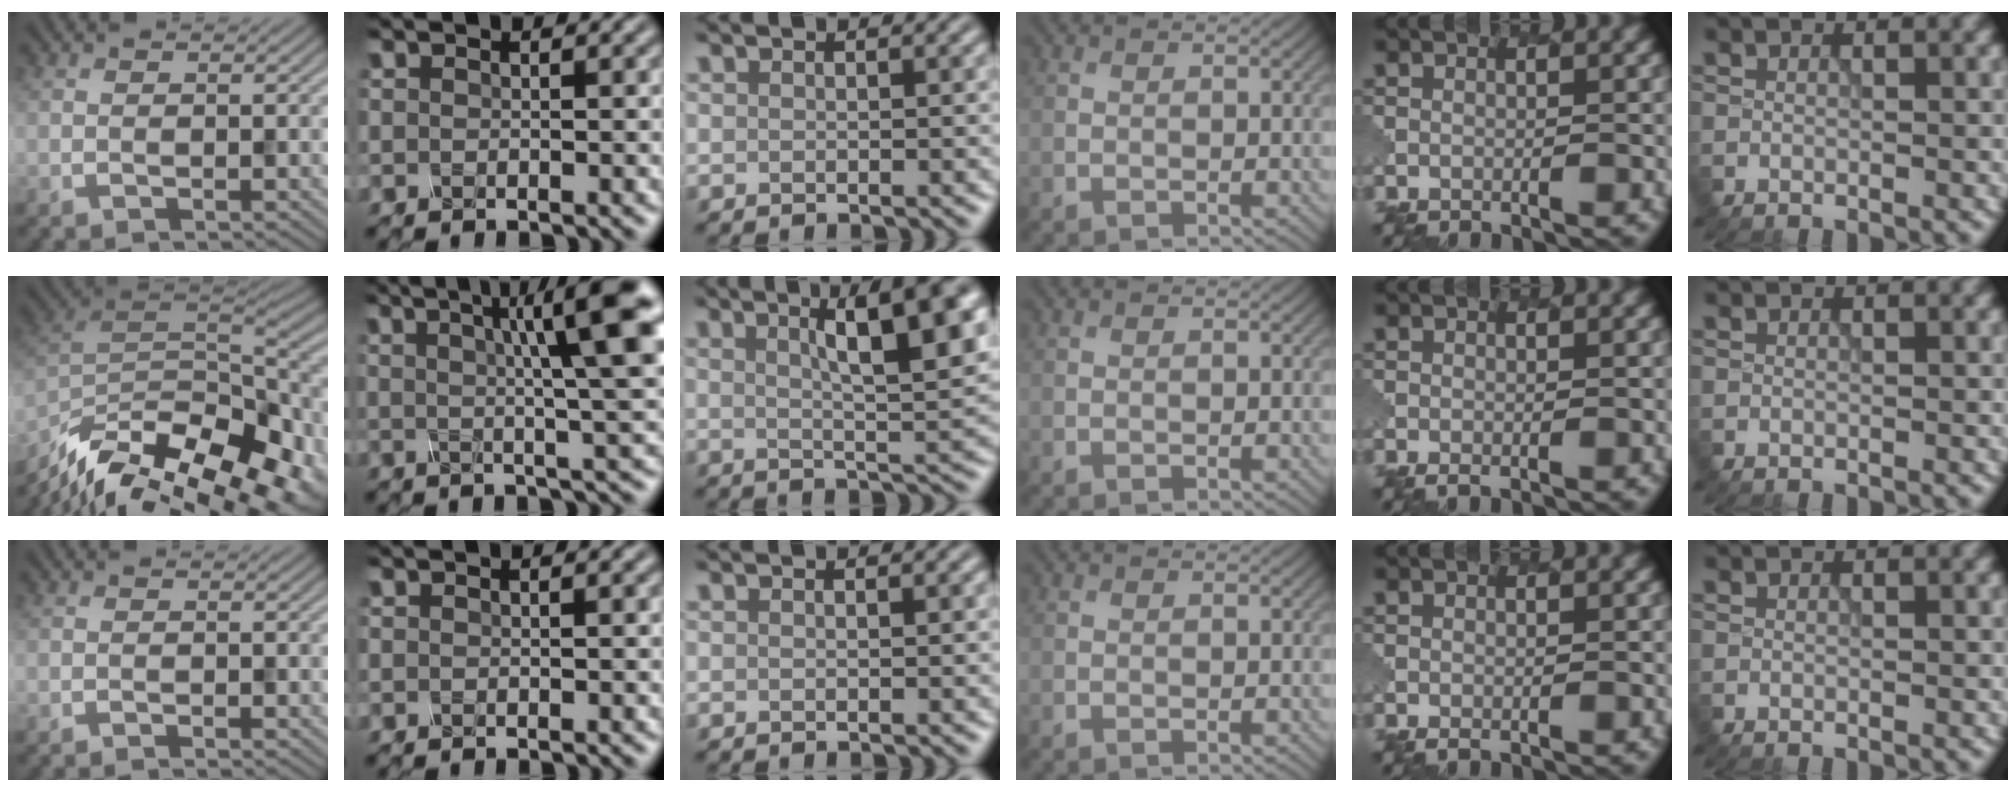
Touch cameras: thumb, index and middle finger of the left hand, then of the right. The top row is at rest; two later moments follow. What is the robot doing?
{"motion": "twist", "object": "rubiks cube"}